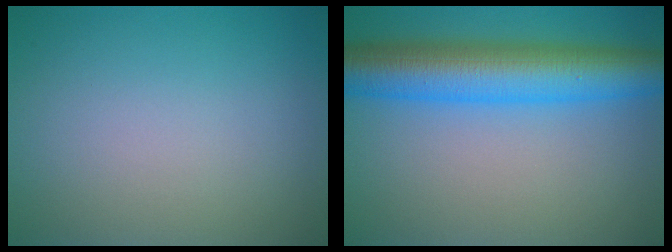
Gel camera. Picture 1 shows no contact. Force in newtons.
{"total": 9.2, "press": 9.2, "slide": 0.1}